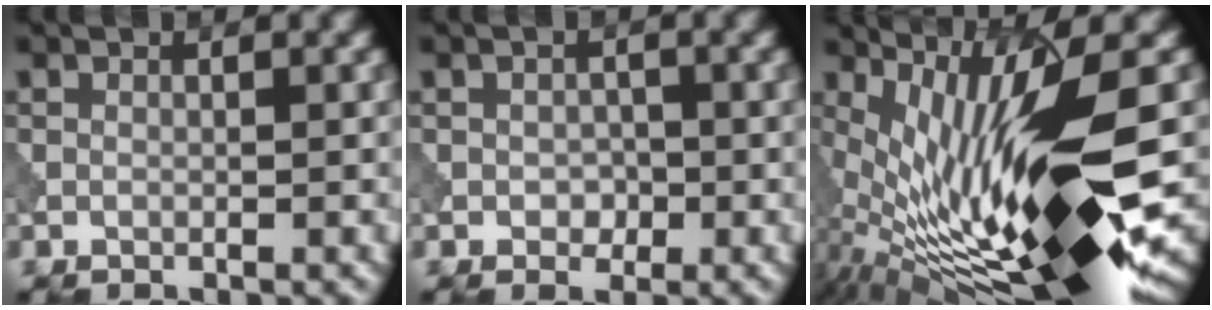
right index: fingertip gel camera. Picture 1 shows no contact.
{"total": 1.4, "force": [-0.2, 1.2, 0.7], "torque": [-0.012, -0.004, -0.006]}
{"total": 15.7, "force": [-1.9, 3.8, 15.2], "torque": [-0.271, -0.005, -0.025]}